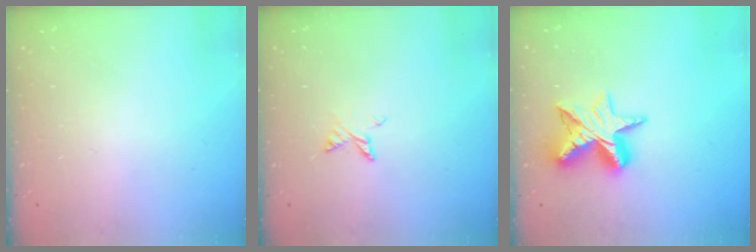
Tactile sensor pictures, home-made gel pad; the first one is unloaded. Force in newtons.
{"total": 4.7, "press": 4.7, "slide": 0.5}
{"total": 11.6, "press": 11.5, "slide": 1.2}